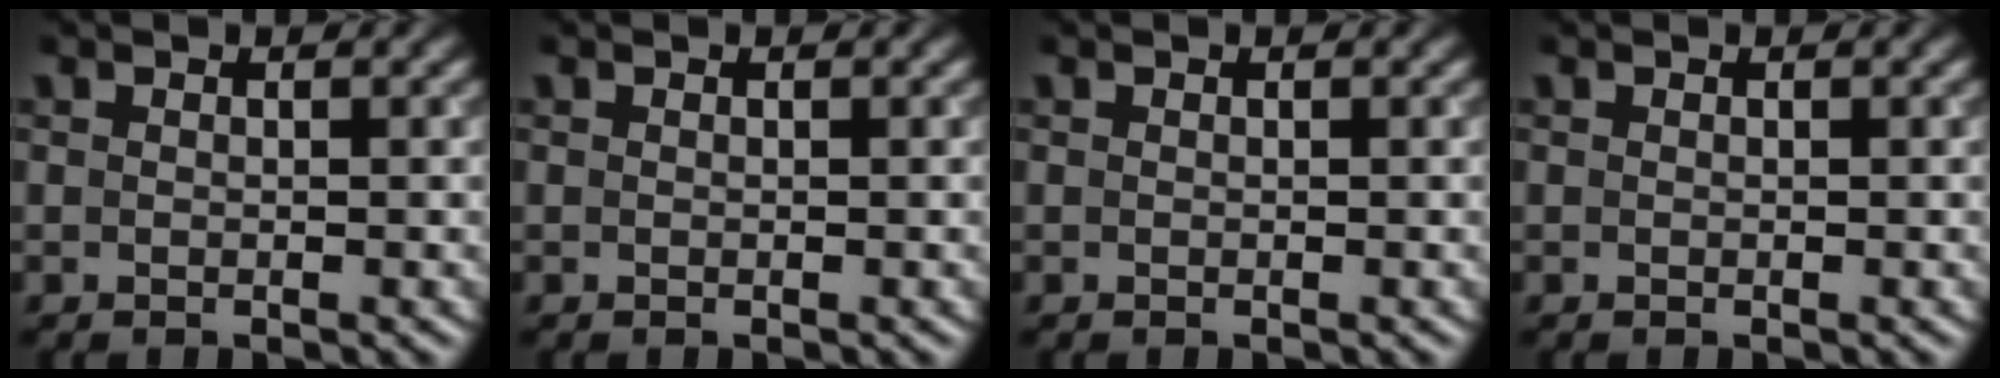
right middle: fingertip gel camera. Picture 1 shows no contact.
{"total": 0.0}
{"total": 0.0}
{"total": 0.0}